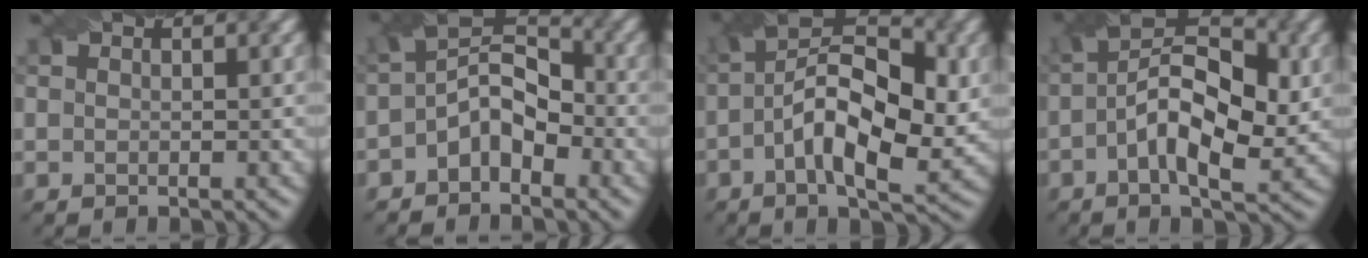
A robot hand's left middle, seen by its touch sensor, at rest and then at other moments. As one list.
[{"total": 5.0, "force": [-1.8, 3.1, 3.5], "torque": [-0.057, 0.011, -0.040]}, {"total": 10.6, "force": [-0.7, 4.8, 9.4], "torque": [-0.161, 0.012, -0.016]}, {"total": 9.2, "force": [-0.5, 4.3, 8.1], "torque": [-0.143, 0.016, -0.013]}]